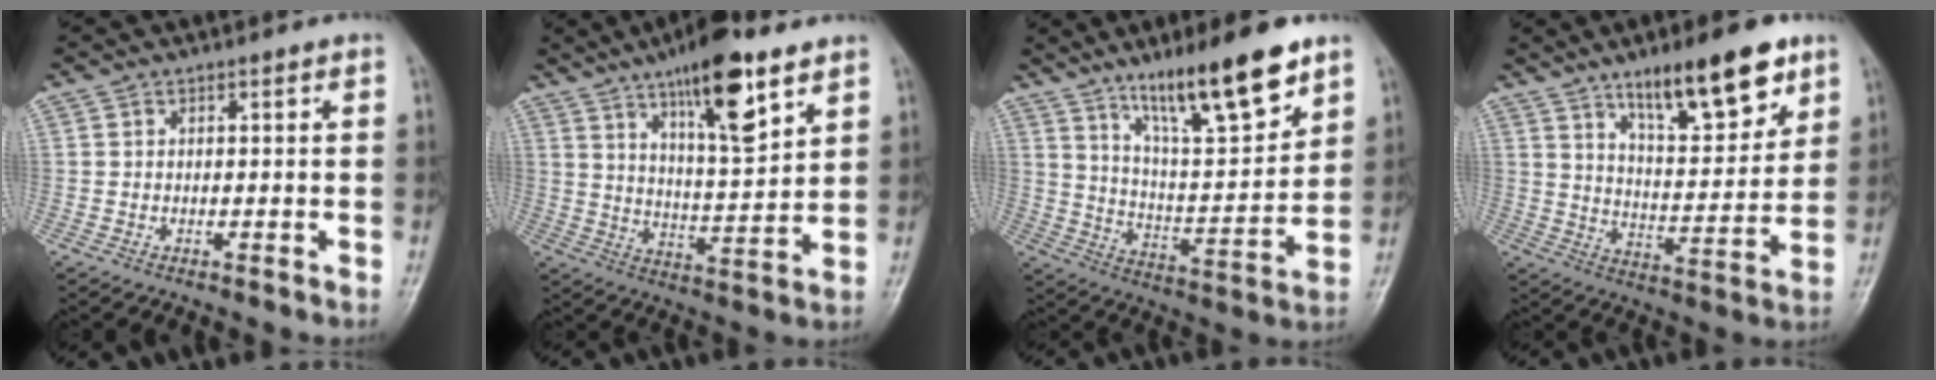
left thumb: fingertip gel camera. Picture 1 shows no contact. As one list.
[{"total": 15.8, "force": [9.3, 4.5, 12.0], "torque": [-0.169, -0.047, 0.154]}, {"total": 18.0, "force": [11.8, 4.1, 12.9], "torque": [-0.184, -0.065, 0.207]}, {"total": 16.4, "force": [10.2, 5.3, 11.7], "torque": [-0.143, -0.053, 0.167]}]